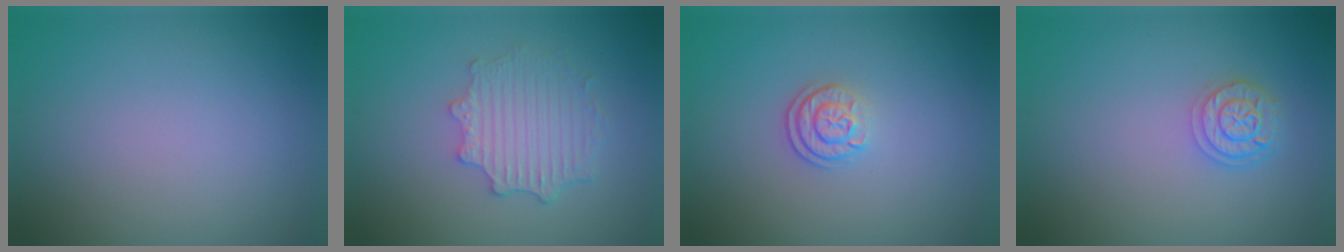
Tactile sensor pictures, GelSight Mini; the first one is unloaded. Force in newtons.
{"total": 3.9, "press": 3.1, "slide": 2.3}
{"total": 2.3, "press": 1.9, "slide": 1.4}
{"total": 2.6, "press": 2.4, "slide": 1.0}